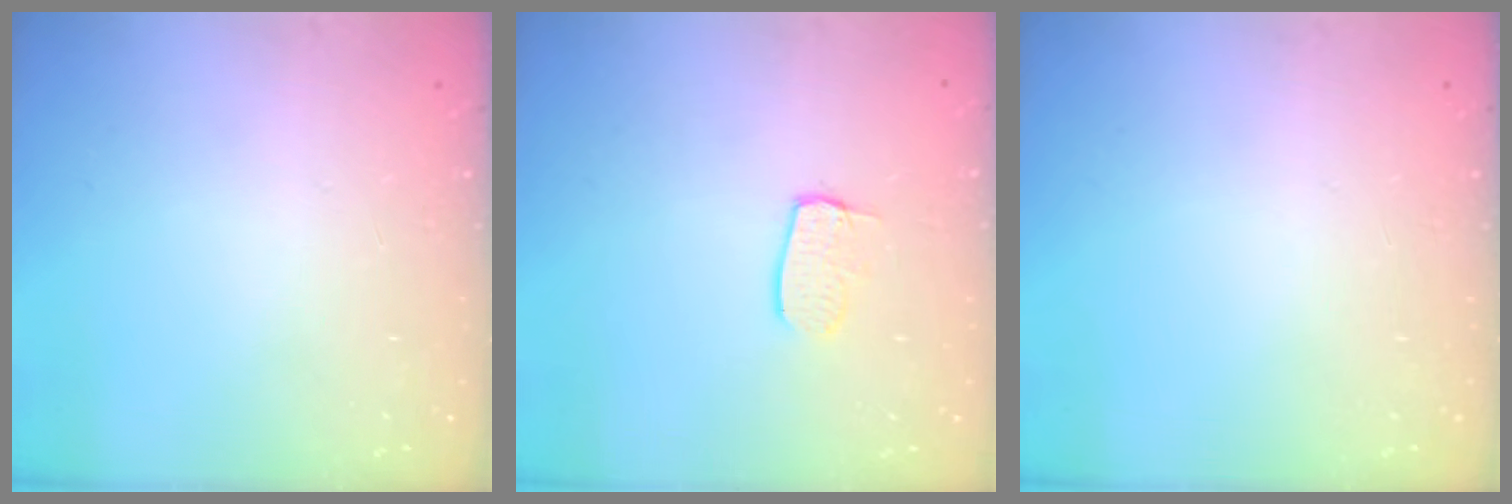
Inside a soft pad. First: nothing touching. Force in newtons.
{"total": 6.3, "press": 6.3, "slide": 0.2}
{"total": 0.0}